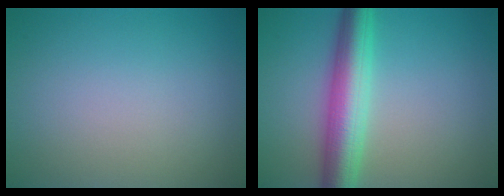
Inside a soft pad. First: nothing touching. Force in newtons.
{"total": 6.3, "press": 6.3, "slide": 0.1}